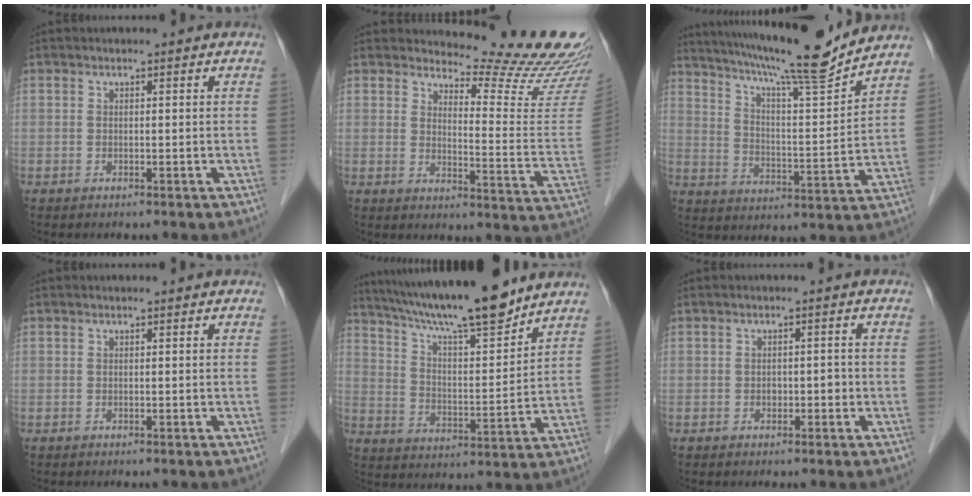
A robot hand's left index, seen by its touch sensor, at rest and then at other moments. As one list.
[{"total": 17.1, "force": [16.5, -0.1, 4.5], "torque": [-0.060, -0.137, 0.182]}, {"total": 17.3, "force": [15.2, -0.5, 8.3], "torque": [-0.142, -0.014, 0.231]}, {"total": 0.0}, {"total": 17.0, "force": [14.3, 0.9, 9.1], "torque": [-0.154, 0.004, 0.238]}, {"total": 1.7, "force": [-0.7, 1.1, 1.1], "torque": [-0.017, 0.006, -0.008]}]